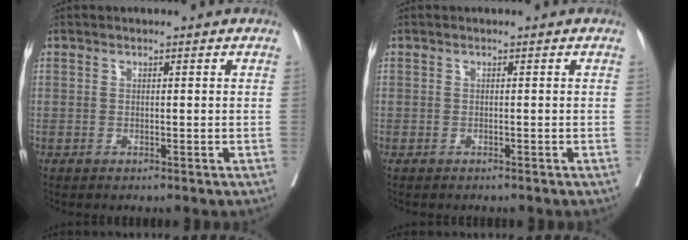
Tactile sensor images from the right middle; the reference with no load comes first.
{"total": 1.7, "force": [-1.4, 0.3, 0.8], "torque": [-0.015, -0.002, -0.016]}